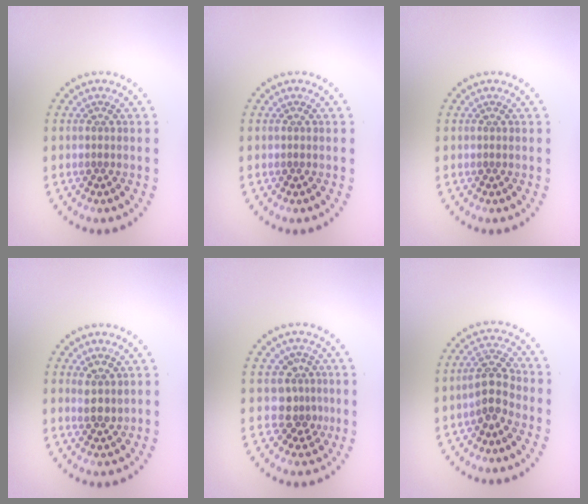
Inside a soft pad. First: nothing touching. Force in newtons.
{"total": 0.0}
{"total": 0.0}
{"total": 1.9, "press": 1.6, "slide": 1.0}
{"total": 2.7, "press": 2.2, "slide": 1.7}
{"total": 2.8, "press": 2.6, "slide": 1.2}